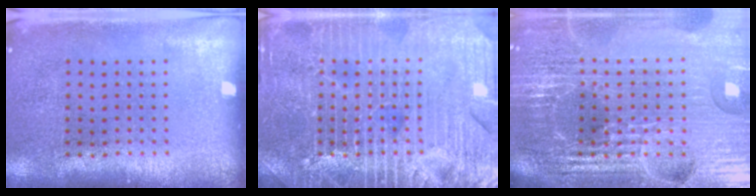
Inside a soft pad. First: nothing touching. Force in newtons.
{"total": 5.4, "press": 5.3, "slide": 0.6}
{"total": 6.9, "press": 6.0, "slide": 3.5}